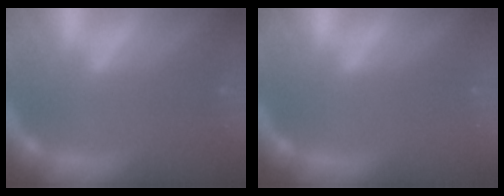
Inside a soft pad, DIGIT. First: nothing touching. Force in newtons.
{"total": 0.0}